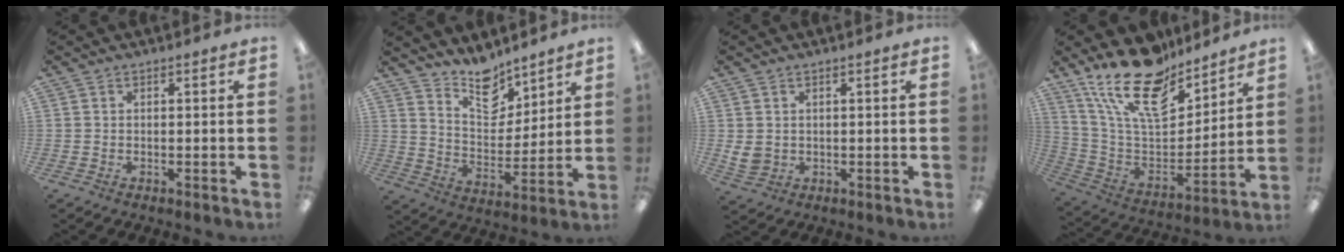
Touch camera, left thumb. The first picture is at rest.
{"total": 12.1, "force": [10.3, 5.3, 3.4], "torque": [-0.050, -0.076, 0.194]}
{"total": 3.7, "force": [1.4, 3.0, 1.7], "torque": [-0.034, -0.007, 0.027]}
{"total": 21.5, "force": [15.5, 9.3, 11.5], "torque": [-0.216, -0.096, 0.282]}